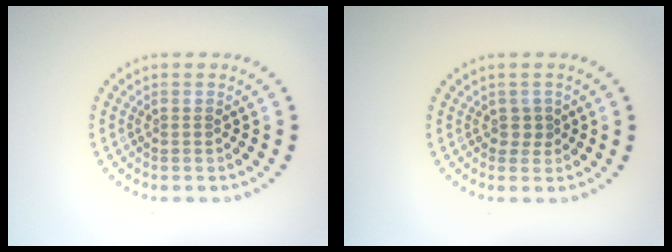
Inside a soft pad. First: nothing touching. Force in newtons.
{"total": 1.1, "press": 0.8, "slide": 0.7}